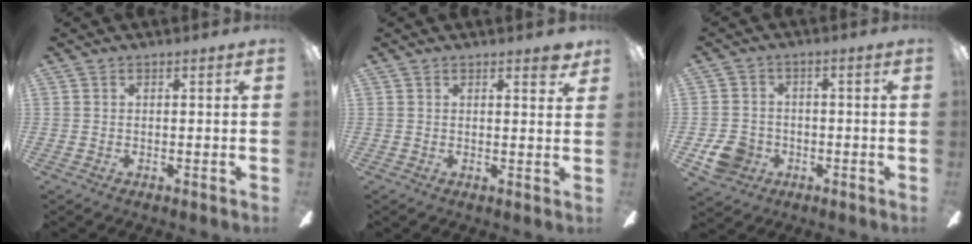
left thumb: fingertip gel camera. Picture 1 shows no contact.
{"total": 2.6, "force": [1.9, 0.7, 1.6], "torque": [-0.011, -0.006, 0.027]}
{"total": 6.6, "force": [-2.5, 5.7, 2.0], "torque": [-0.047, 0.018, -0.045]}